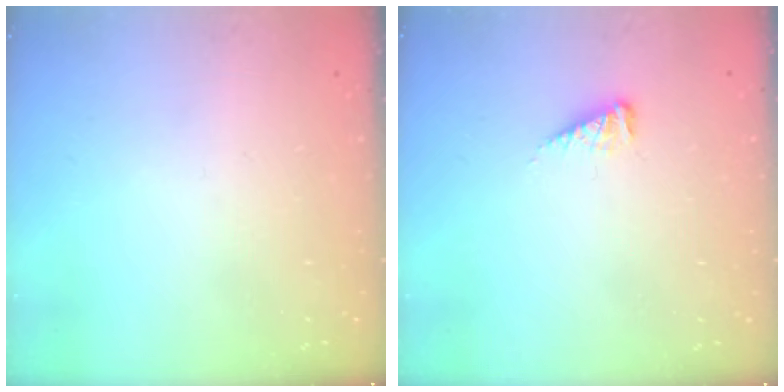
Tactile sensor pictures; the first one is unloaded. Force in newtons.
{"total": 4.0, "press": 3.9, "slide": 0.6}